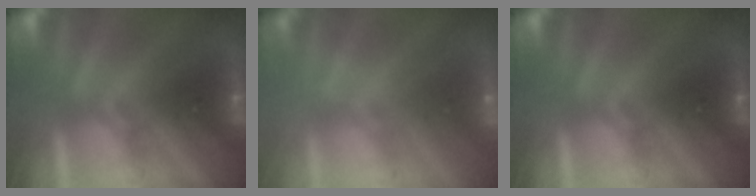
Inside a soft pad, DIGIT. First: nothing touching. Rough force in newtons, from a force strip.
{"total": 1.8}
{"total": 0.0}